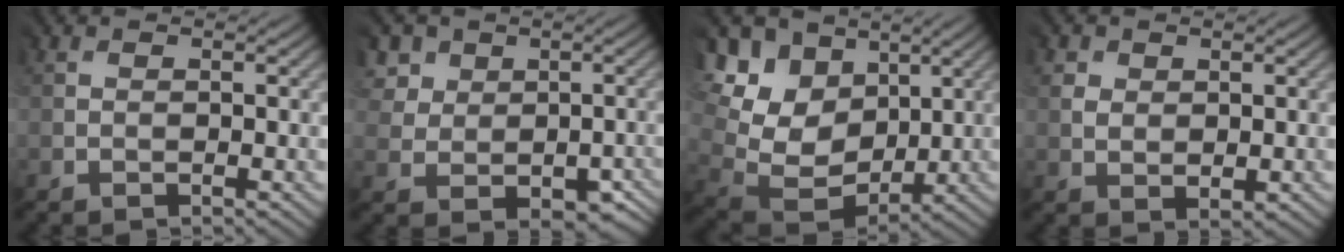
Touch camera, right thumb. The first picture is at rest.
{"total": 5.4, "force": [1.8, 5.0, 1.0], "torque": [-0.039, 0.010, 0.033]}
{"total": 14.7, "force": [6.2, 11.3, 7.0], "torque": [-0.213, 0.031, 0.132]}
{"total": 1.9, "force": [0.8, 1.7, 0.2], "torque": [-0.010, -0.005, 0.019]}